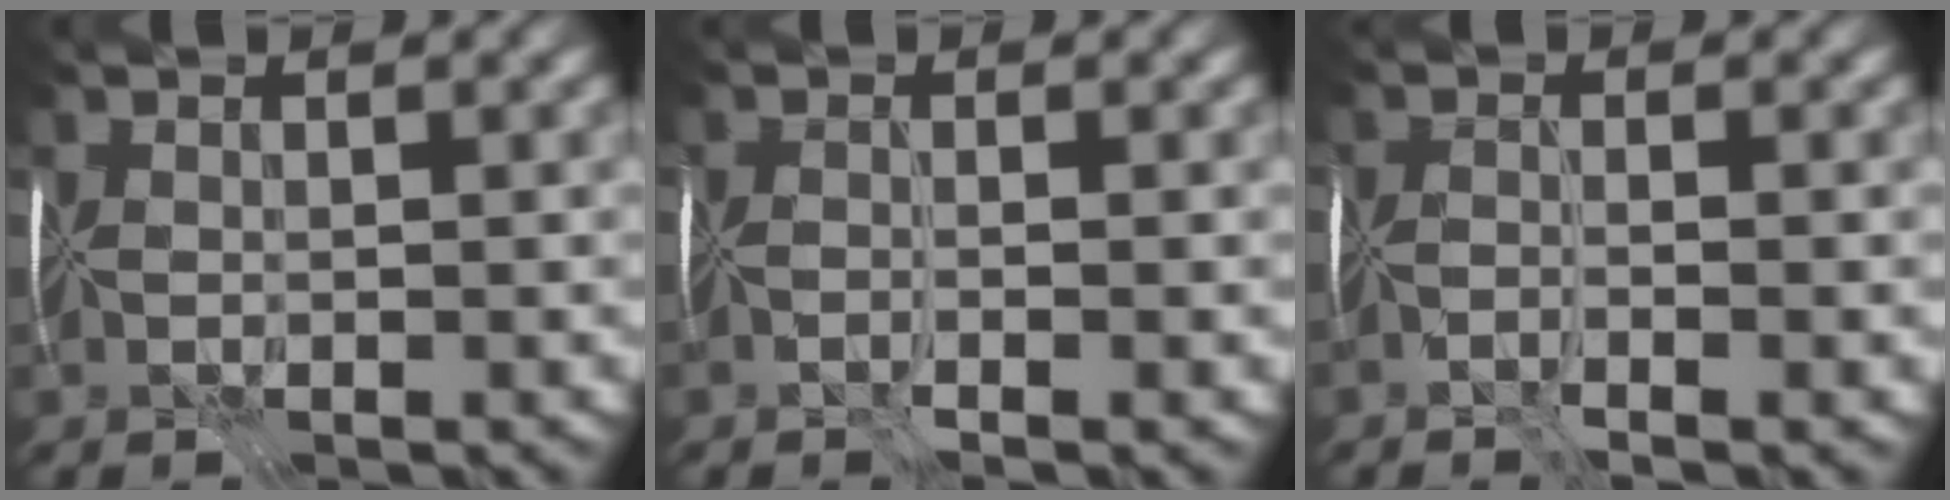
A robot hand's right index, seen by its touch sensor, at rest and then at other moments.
{"total": 1.8, "force": [-1.5, -1.0, 0.1], "torque": [-0.006, -0.010, -0.024]}
{"total": 2.3, "force": [-2.0, -1.0, 0.5], "torque": [-0.015, -0.010, -0.038]}